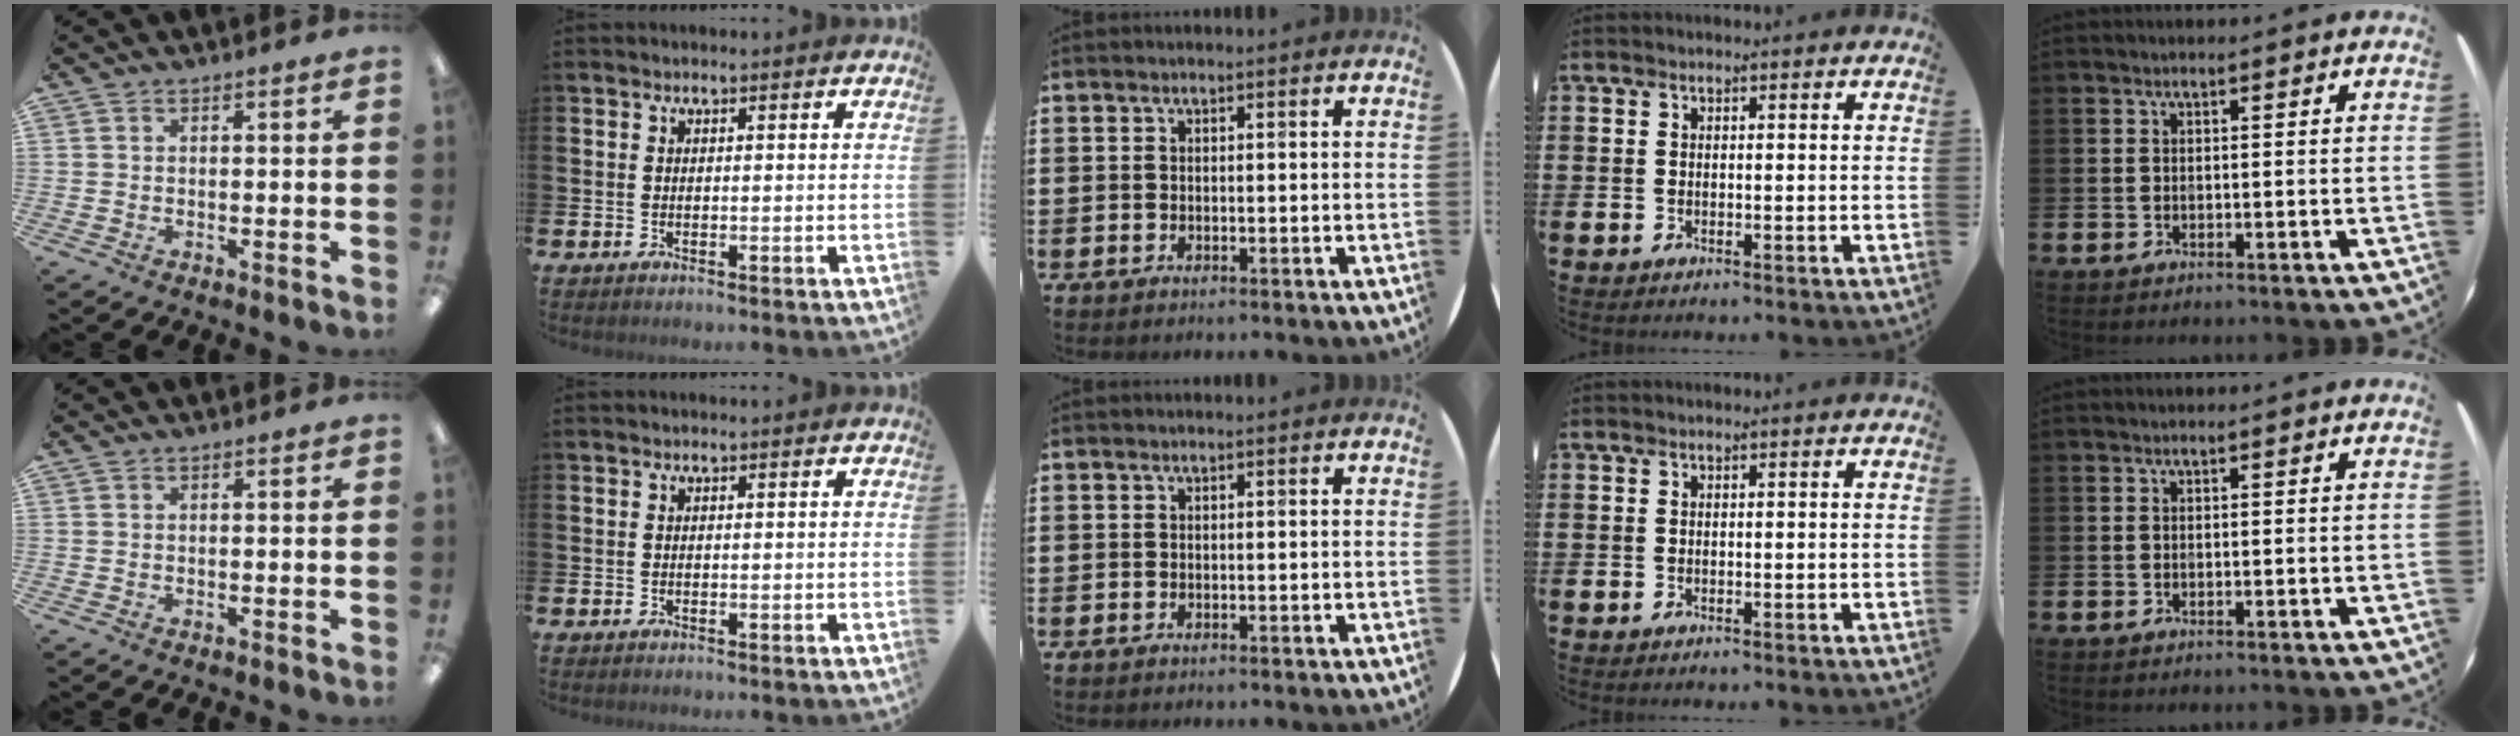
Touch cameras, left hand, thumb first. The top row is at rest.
{}